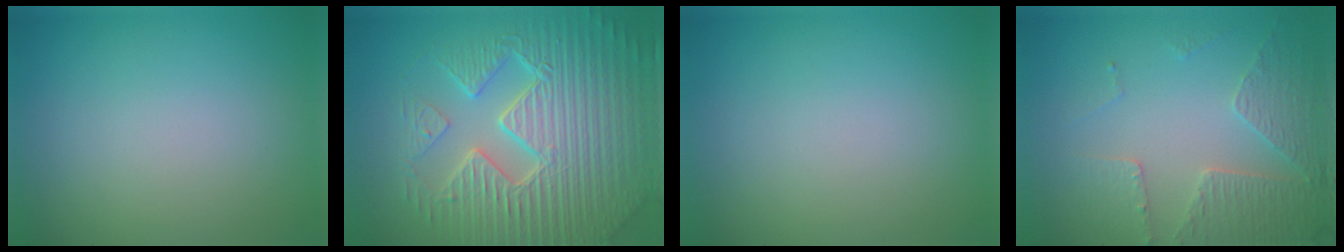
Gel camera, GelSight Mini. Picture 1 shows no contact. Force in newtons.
{"total": 9.5, "press": 6.5, "slide": 7.0}
{"total": 0.0}
{"total": 4.4, "press": 3.3, "slide": 2.9}